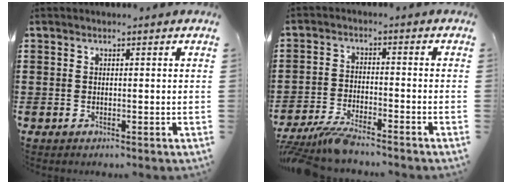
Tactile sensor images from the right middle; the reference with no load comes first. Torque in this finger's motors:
{"motor_torque": [2.14, 0.00, 0.19, 0.17]}